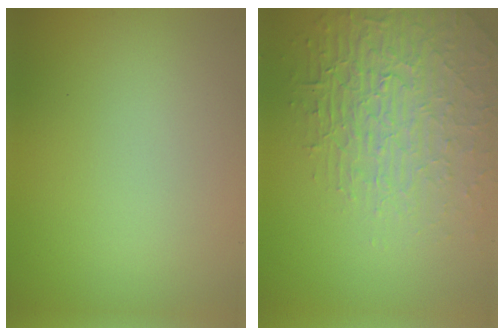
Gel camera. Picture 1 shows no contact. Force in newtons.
{"total": 4.5, "press": 4.2, "slide": 1.7}